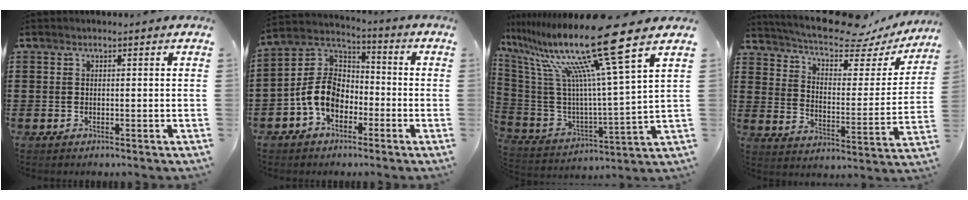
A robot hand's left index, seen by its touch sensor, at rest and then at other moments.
{"total": 9.0, "force": [-3.5, 6.4, 5.3], "torque": [-0.148, 0.005, -0.077]}
{"total": 19.0, "force": [13.1, 0.5, 13.8], "torque": [-0.282, -0.086, 0.199]}
{"total": 10.1, "force": [8.8, 1.4, 4.9], "torque": [-0.106, -0.059, 0.145]}